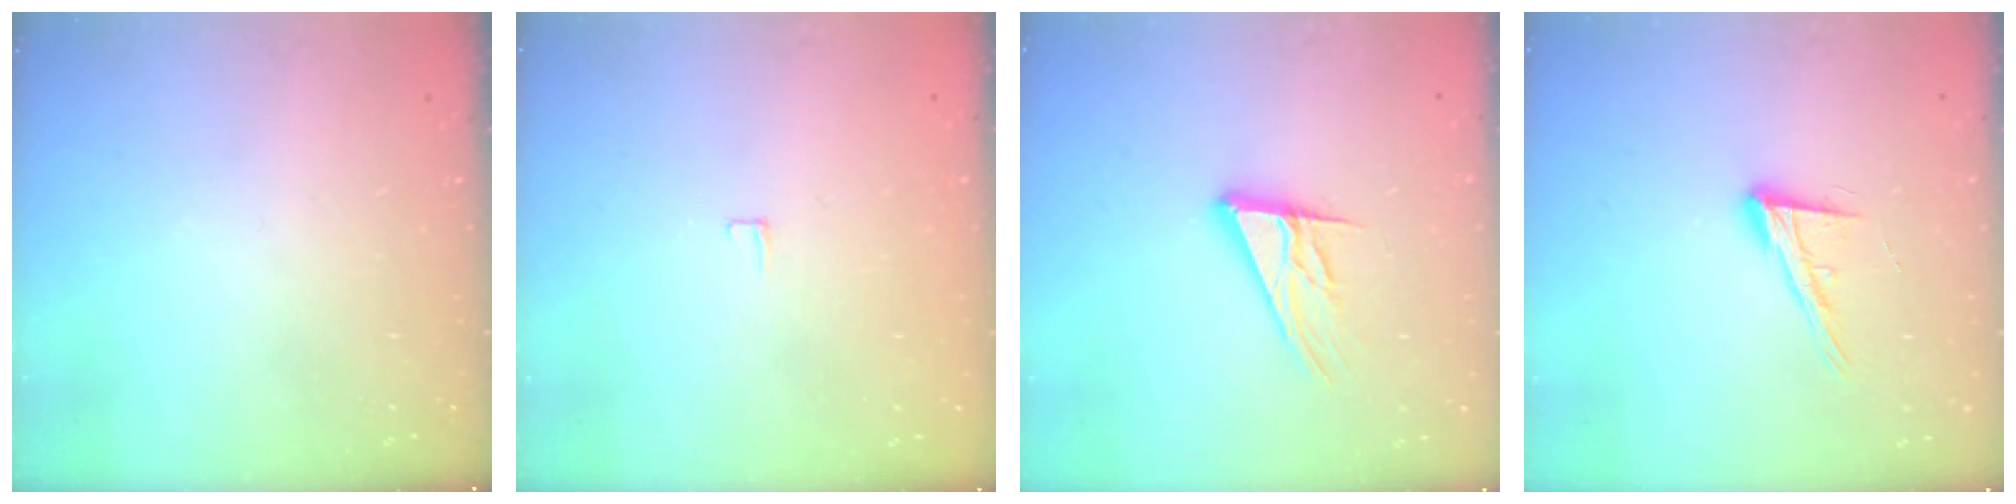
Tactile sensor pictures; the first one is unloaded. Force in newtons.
{"total": 3.4, "press": 3.3, "slide": 0.3}
{"total": 13.1, "press": 12.9, "slide": 2.5}
{"total": 13.2, "press": 12.7, "slide": 3.4}